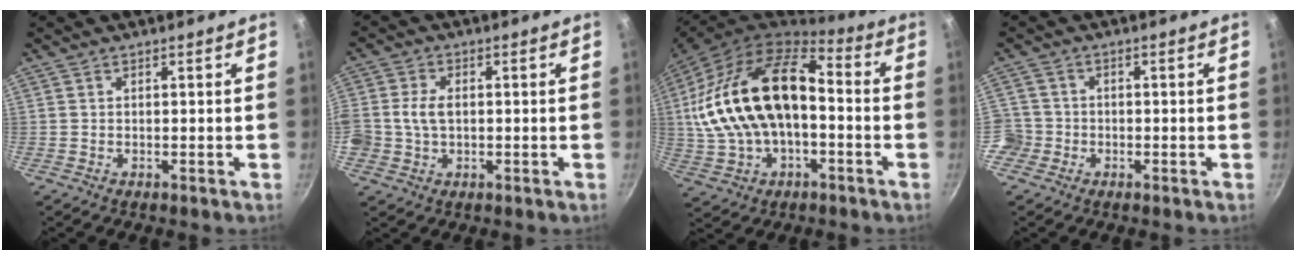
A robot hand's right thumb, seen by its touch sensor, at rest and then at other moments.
{"total": 5.9, "force": [0.0, 4.4, 4.0], "torque": [-0.070, 0.010, -0.005]}
{"total": 22.6, "force": [-0.4, 13.5, 18.1], "torque": [-0.337, 0.041, -0.008]}
{"total": 5.4, "force": [-2.0, 4.9, 1.1], "torque": [-0.012, 0.027, -0.038]}